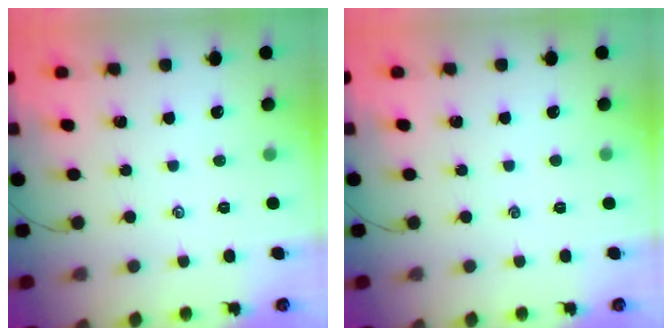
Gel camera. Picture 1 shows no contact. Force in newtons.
{"total": 0.0}